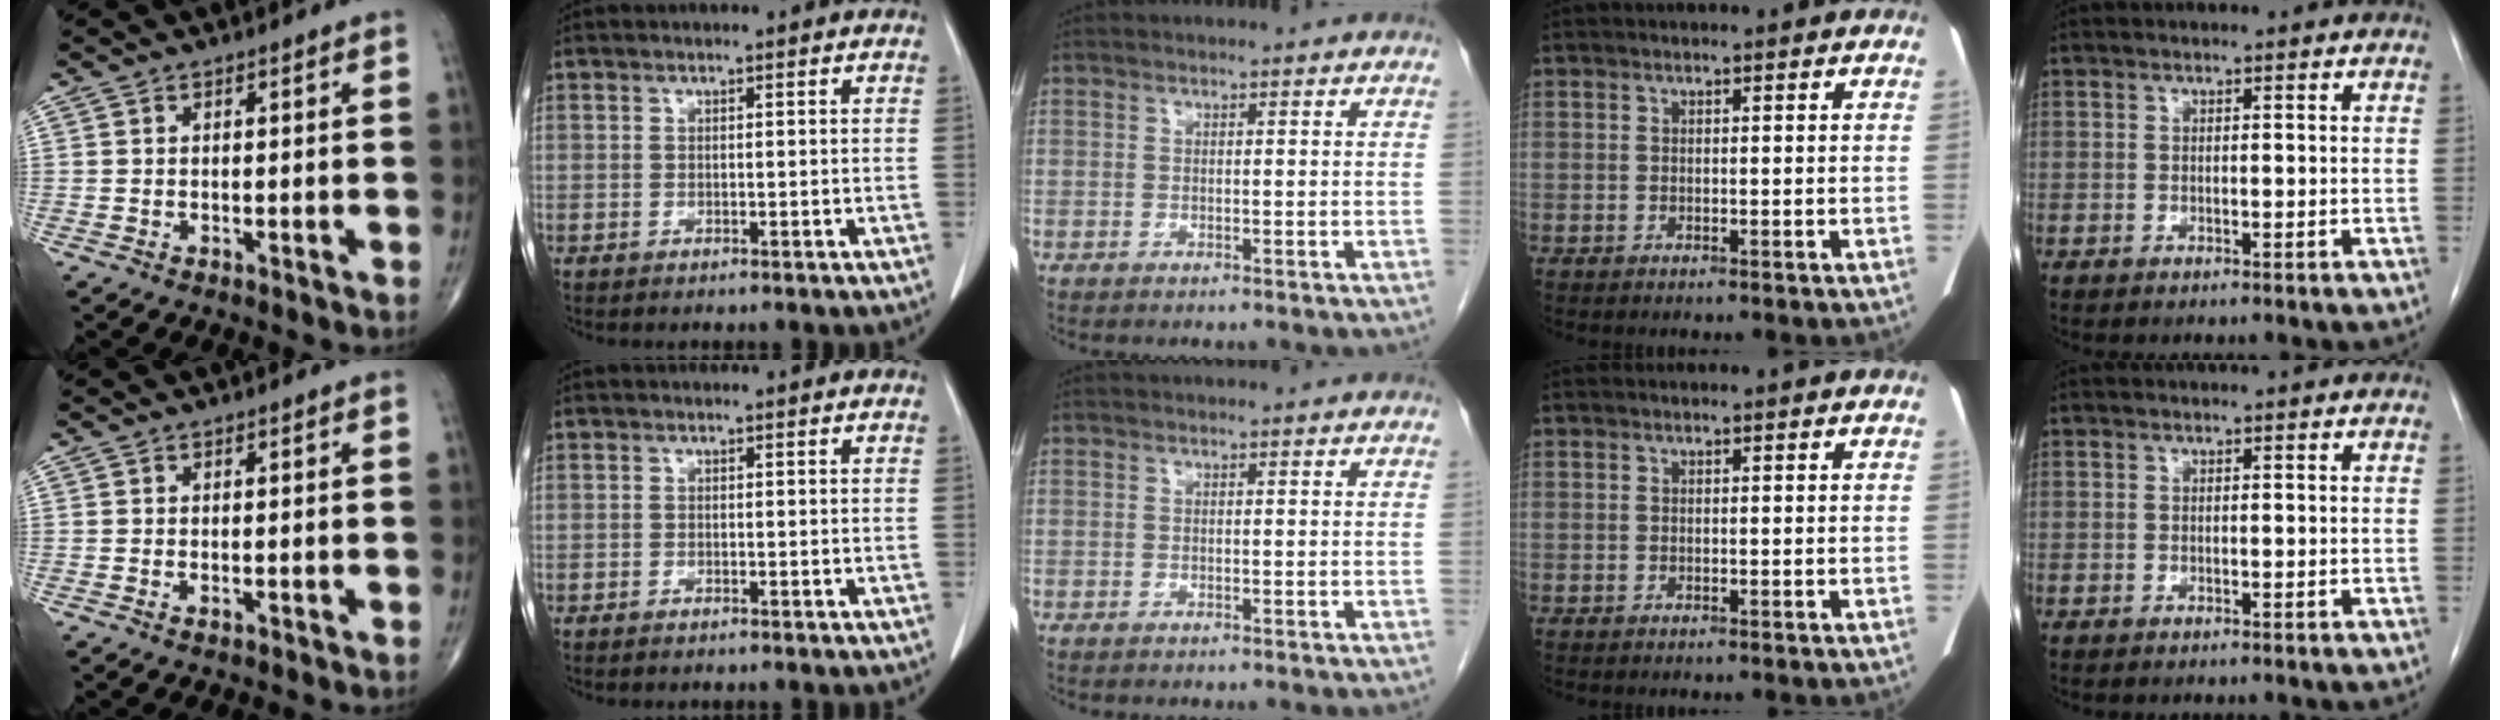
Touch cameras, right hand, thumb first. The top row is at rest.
{"thumb": {"total": 0.6, "force": [-0.4, 0.2, 0.4], "torque": [-0.009, 0.000, -0.008]}, "index": {"total": 0.8, "force": [-0.7, 0.2, 0.3], "torque": [-0.011, -0.001, -0.009]}}